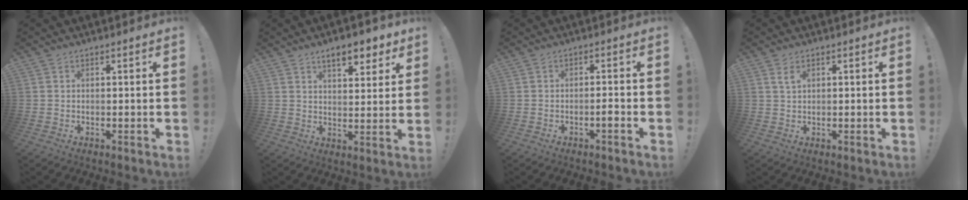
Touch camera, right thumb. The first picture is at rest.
{"total": 8.2, "force": [5.5, 3.0, 5.2], "torque": [-0.068, -0.023, 0.094]}
{"total": 2.4, "force": [-1.2, 0.1, 2.0], "torque": [-0.036, 0.003, -0.020]}
{"total": 2.8, "force": [1.4, 1.3, 2.1], "torque": [-0.040, 0.002, 0.024]}